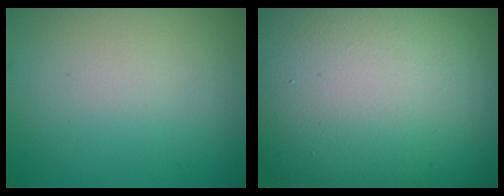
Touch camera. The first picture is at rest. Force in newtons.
{"total": 22.1, "press": 22.1, "slide": 0.9}